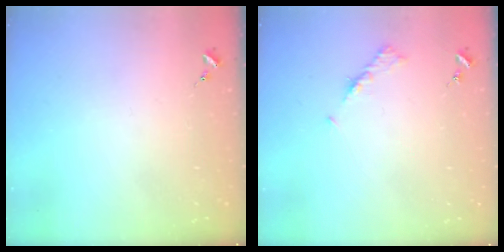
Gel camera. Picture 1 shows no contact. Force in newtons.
{"total": 5.3, "press": 5.2, "slide": 0.7}